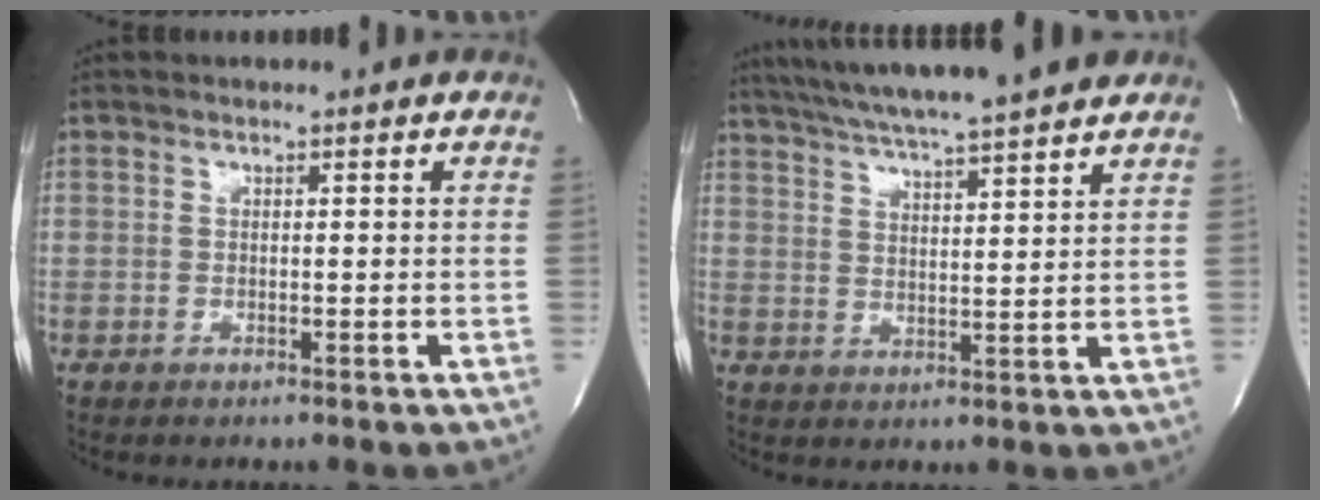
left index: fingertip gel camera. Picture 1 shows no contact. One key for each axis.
{"total": 16.7, "fx": 14.6, "fy": 0.2, "fz": 8.1, "tx": -0.143, "ty": 0.022, "tz": 0.213}